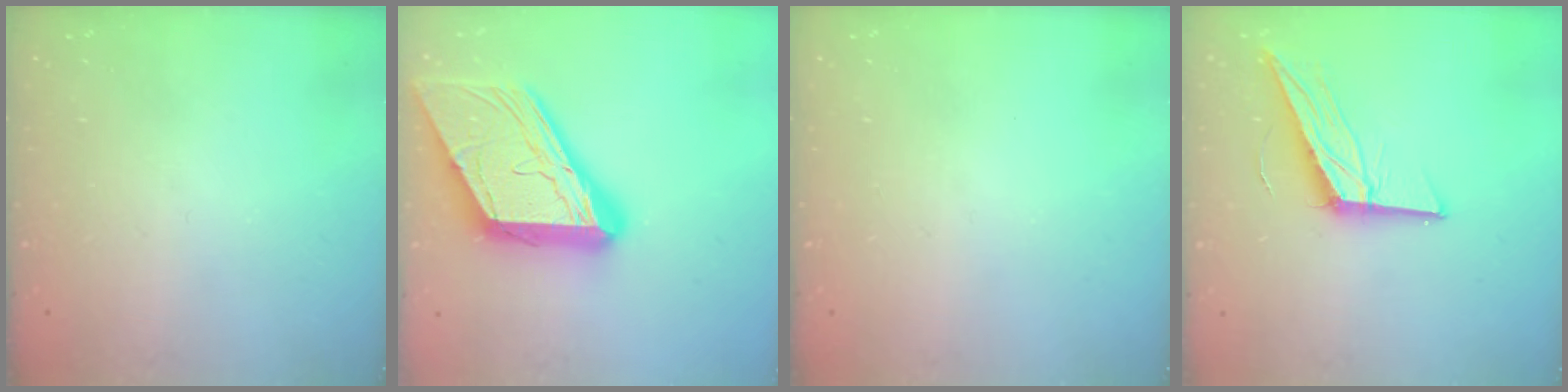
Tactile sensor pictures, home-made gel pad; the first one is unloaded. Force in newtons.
{"total": 23.0, "press": 22.9, "slide": 2.4}
{"total": 0.0}
{"total": 13.3, "press": 13.3, "slide": 0.7}